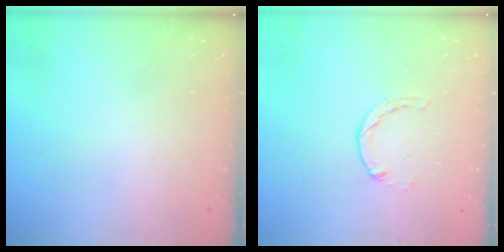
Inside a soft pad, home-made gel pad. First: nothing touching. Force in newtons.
{"total": 0.7, "press": 0.7, "slide": 0.2}